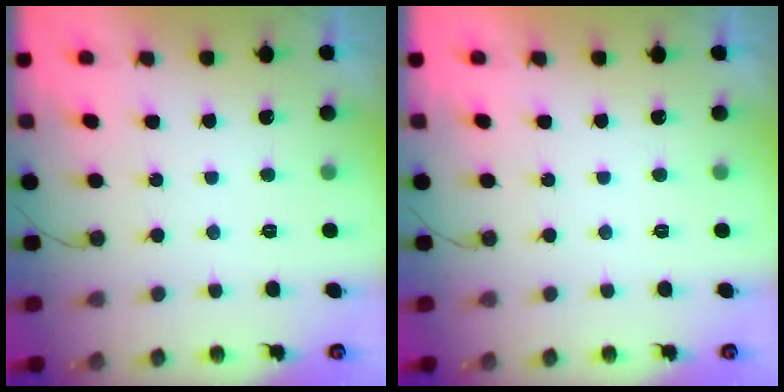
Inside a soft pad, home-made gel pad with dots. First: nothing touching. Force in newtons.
{"total": 1.8, "press": 1.8, "slide": 0.1}